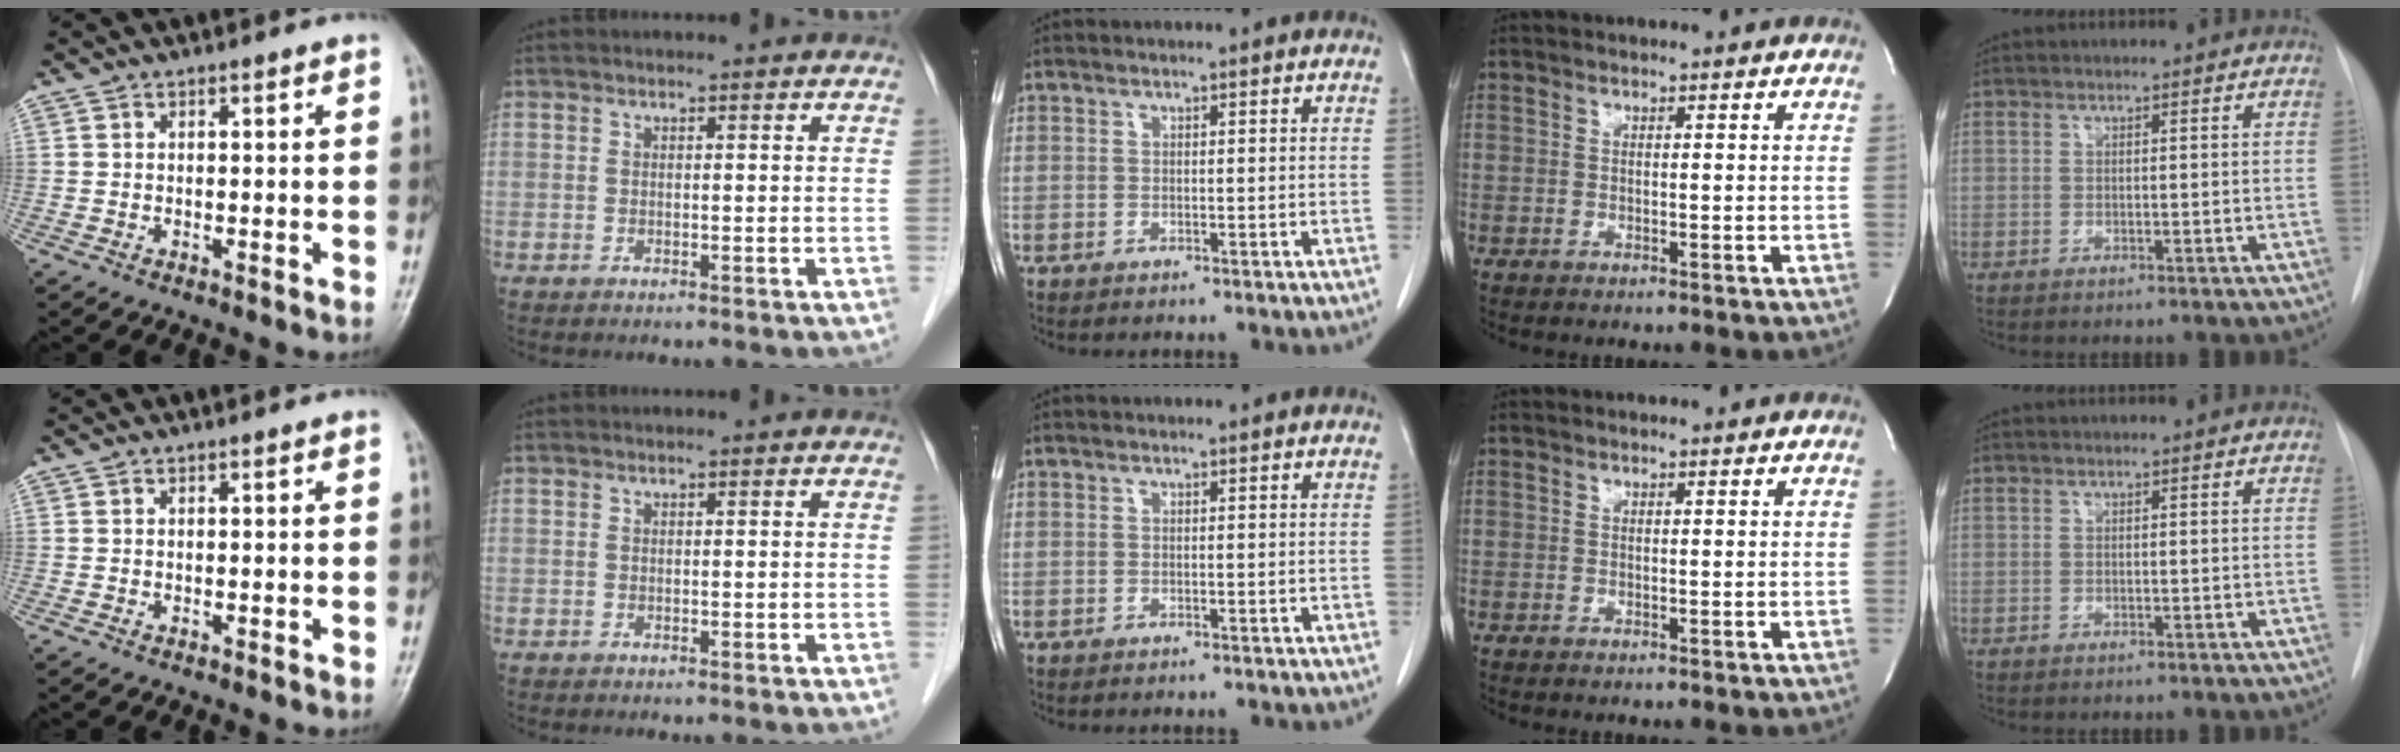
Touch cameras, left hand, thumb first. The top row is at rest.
{}